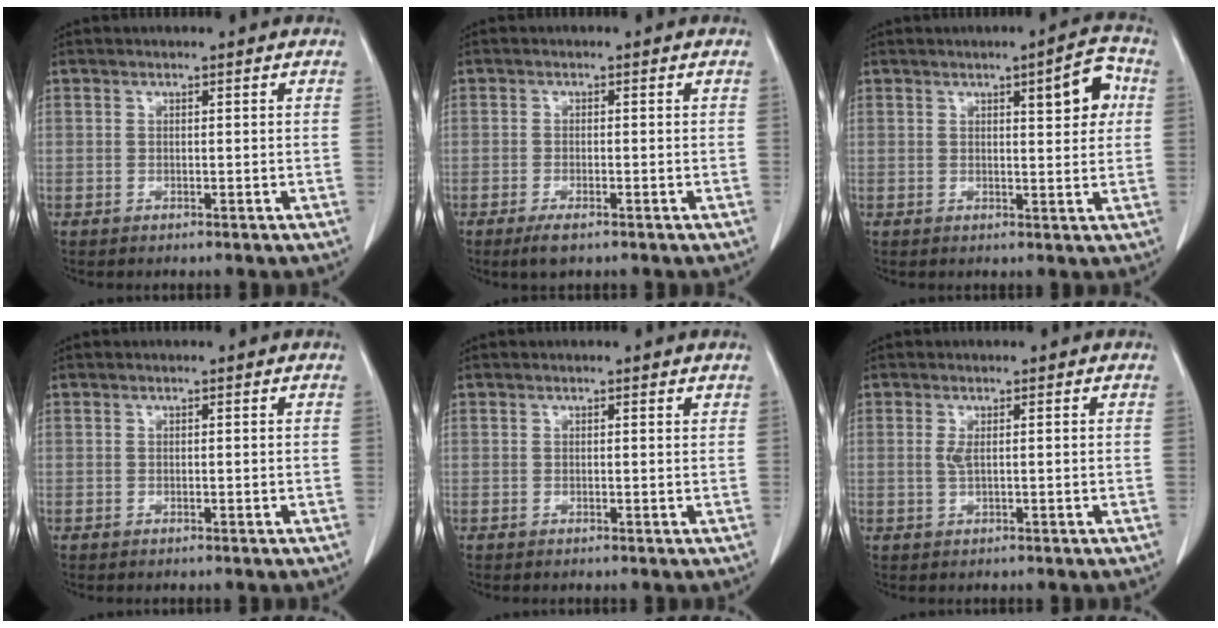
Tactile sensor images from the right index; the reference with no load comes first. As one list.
[{"total": 2.5, "force": [-1.6, 0.6, 1.9], "torque": [-0.036, -0.004, -0.027]}, {"total": 6.0, "force": [1.9, 1.4, 5.5], "torque": [-0.070, 0.008, 0.023]}, {"total": 0.0}, {"total": 0.6, "force": [0.5, 0.1, 0.2], "torque": [-0.007, -0.002, 0.003]}, {"total": 1.4, "force": [0.2, 0.2, 1.4], "torque": [-0.035, -0.001, 0.006]}]